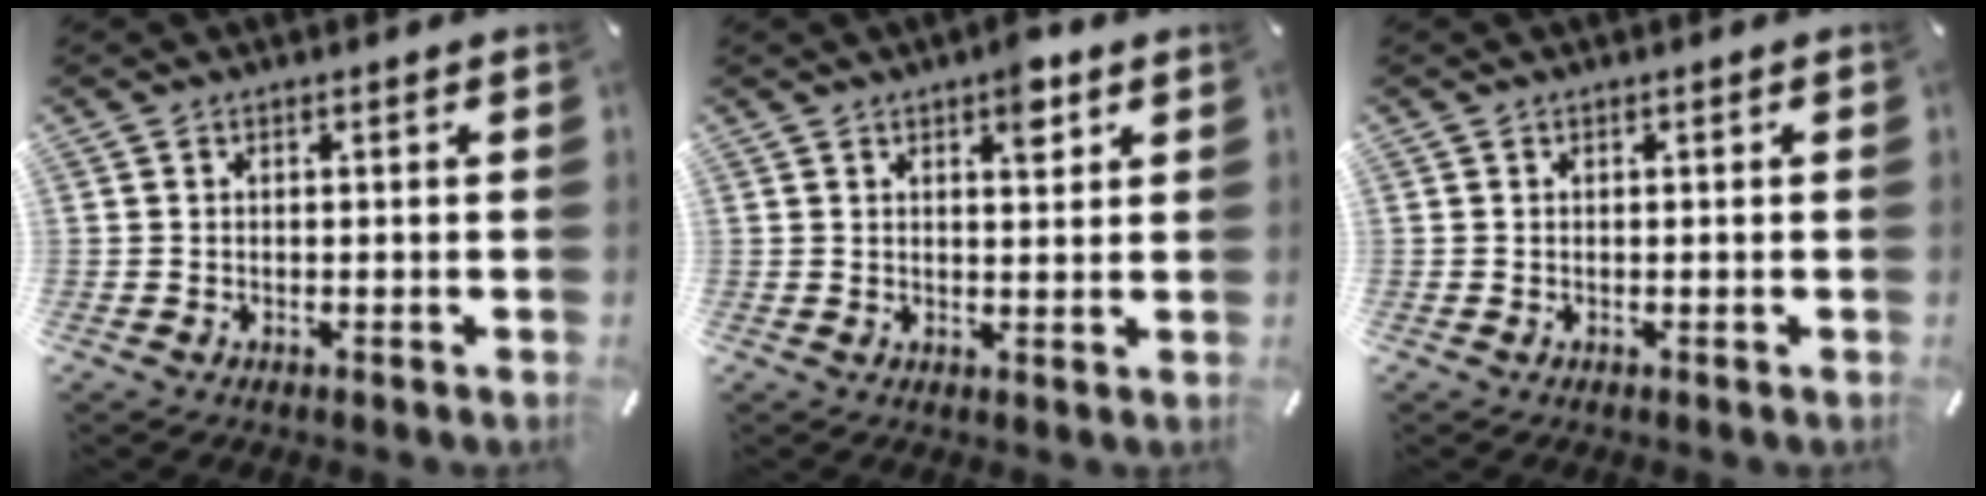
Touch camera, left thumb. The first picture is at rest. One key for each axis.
{"total": 5.3, "fx": 3.1, "fy": 2.3, "fz": 3.6, "tx": -0.039, "ty": -0.012, "tz": 0.046}
{"total": 0.0}